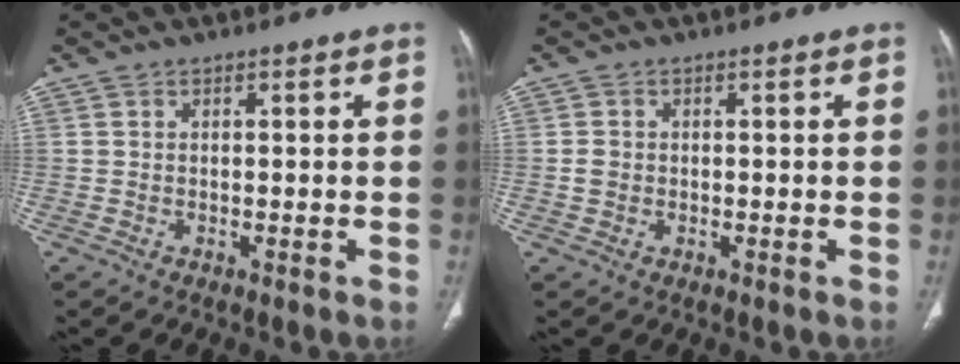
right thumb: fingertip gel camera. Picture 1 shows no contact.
{"total": 1.7, "force": [-0.1, 1.5, 0.9], "torque": [-0.014, 0.002, -0.002]}